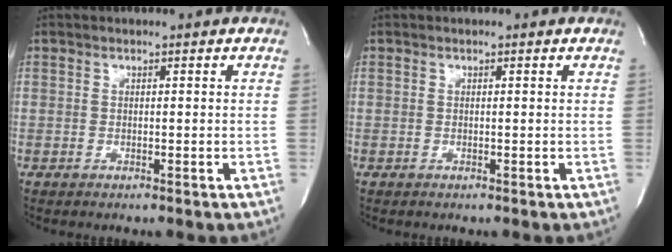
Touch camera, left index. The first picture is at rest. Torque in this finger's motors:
{"motor_torque": [0.23, -0.28, 0.02, -0.01]}